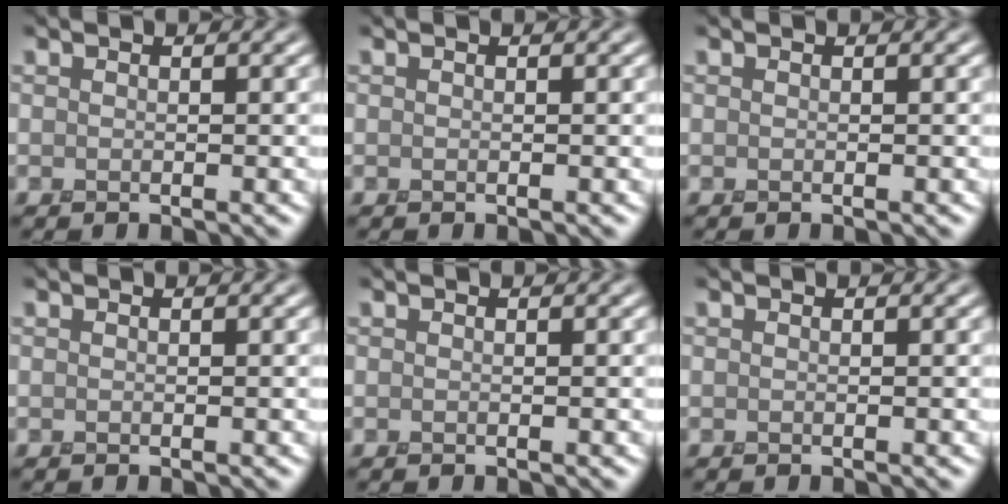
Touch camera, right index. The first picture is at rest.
{"total": 0.0}
{"total": 0.0}
{"total": 0.0}
{"total": 0.0}
{"total": 0.0}